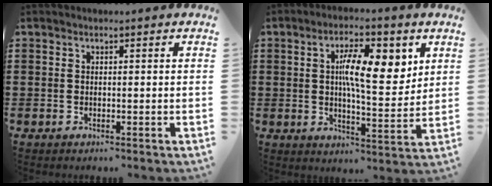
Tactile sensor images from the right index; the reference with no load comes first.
{"total": 10.3, "force": [3.0, 3.6, 9.1], "torque": [-0.158, 0.001, 0.046]}